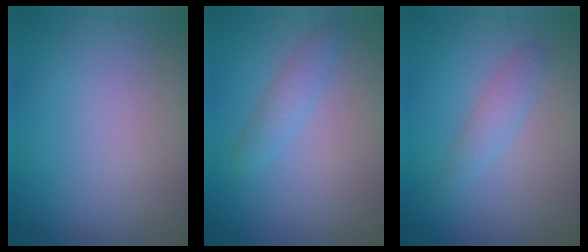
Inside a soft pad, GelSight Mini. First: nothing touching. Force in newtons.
{"total": 1.8, "press": 1.8, "slide": 0.1}
{"total": 1.7, "press": 1.7, "slide": 0.1}